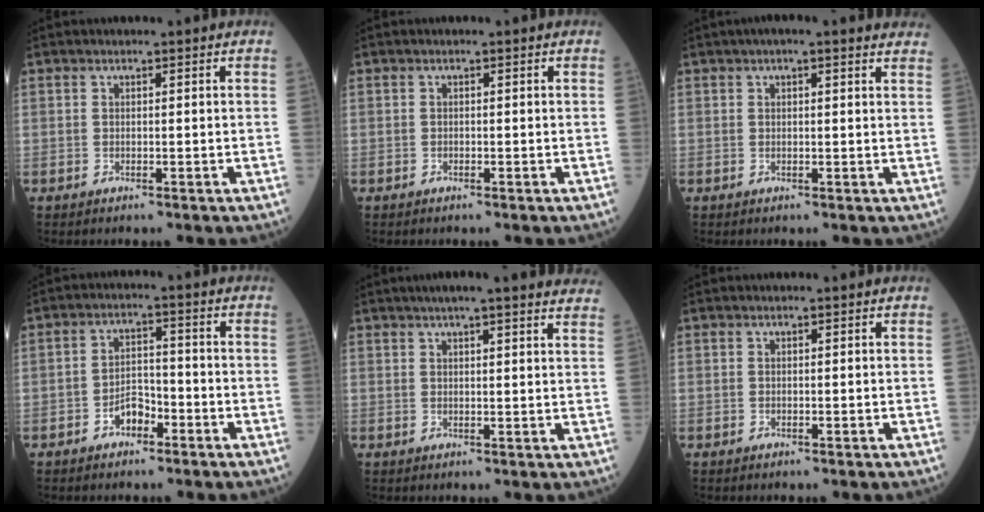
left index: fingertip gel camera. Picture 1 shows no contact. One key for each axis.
{"total": 0.0}
{"total": 6.6, "fx": 5.2, "fy": 1.0, "fz": 4.0, "tx": -0.051, "ty": 0.021, "tz": 0.049}
{"total": 4.0, "fx": -2.4, "fy": 2.2, "fz": 2.3, "tx": -0.040, "ty": 0.012, "tz": -0.043}
{"total": 17.3, "fx": 15.3, "fy": 1.0, "fz": 7.8, "tx": -0.104, "ty": 0.014, "tz": 0.176}
{"total": 0.0}